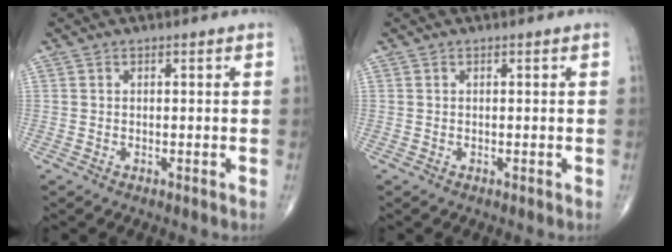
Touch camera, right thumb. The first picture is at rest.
{"total": 0.0}